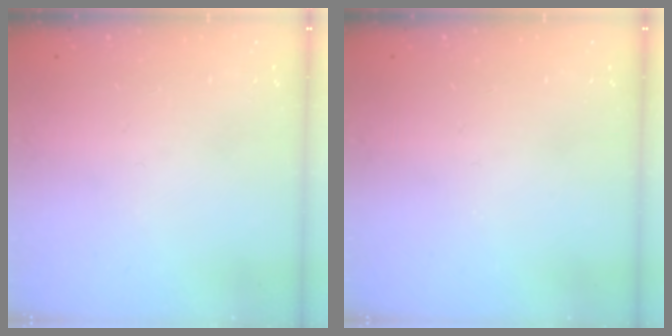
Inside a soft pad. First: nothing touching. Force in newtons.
{"total": 0.0}